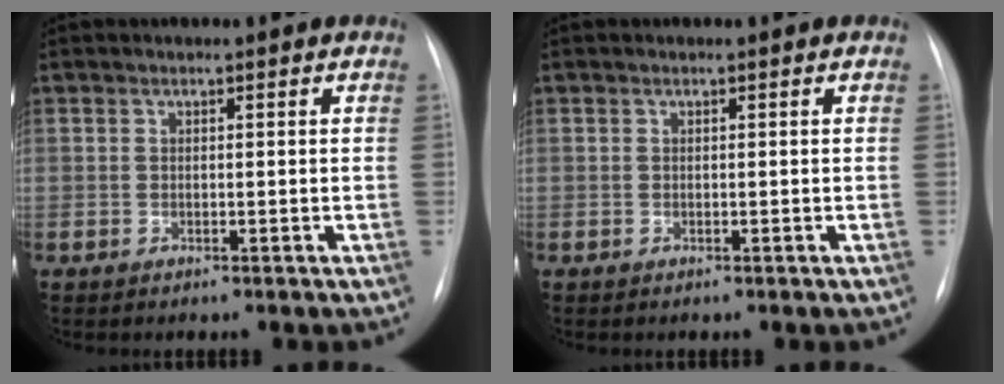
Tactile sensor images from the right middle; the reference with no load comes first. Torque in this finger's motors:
{"motor_torque": [-0.04, -0.04, 0.00, 0.00]}